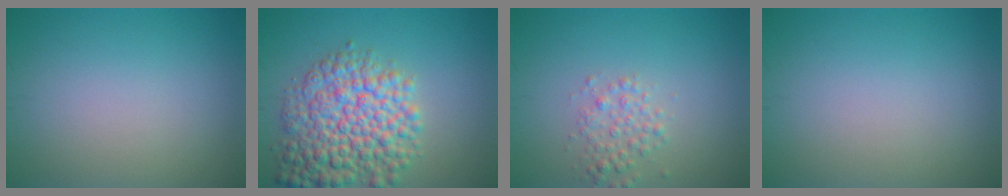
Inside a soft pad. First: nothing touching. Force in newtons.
{"total": 8.7, "press": 8.7, "slide": 0.3}
{"total": 2.1, "press": 2.1, "slide": 0.0}
{"total": 0.0}